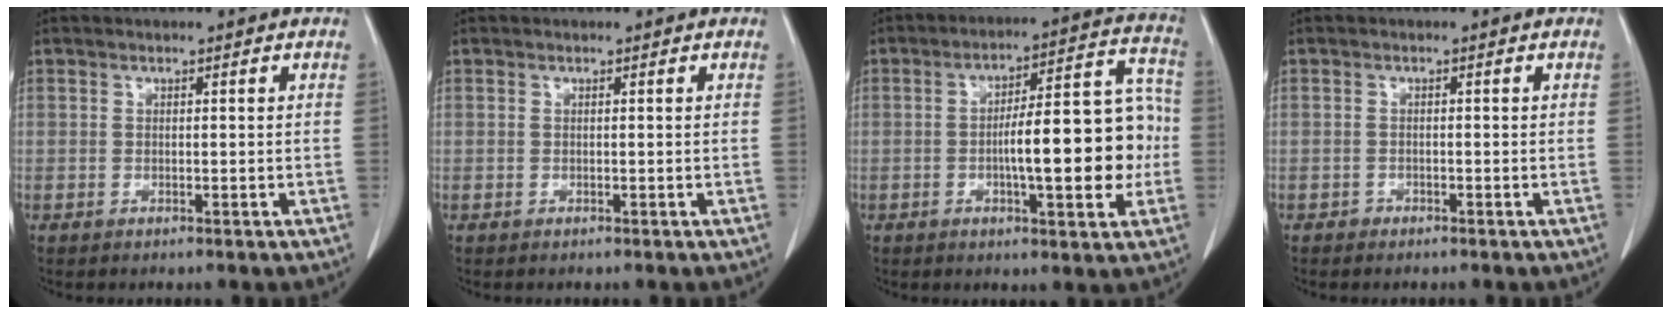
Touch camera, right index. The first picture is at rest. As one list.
[{"total": 0.0}, {"total": 15.0, "force": [-1.8, 3.6, 14.5], "torque": [-0.206, 0.031, -0.023]}, {"total": 0.7, "force": [-0.5, 0.4, 0.0], "torque": [-0.002, 0.002, -0.012]}]